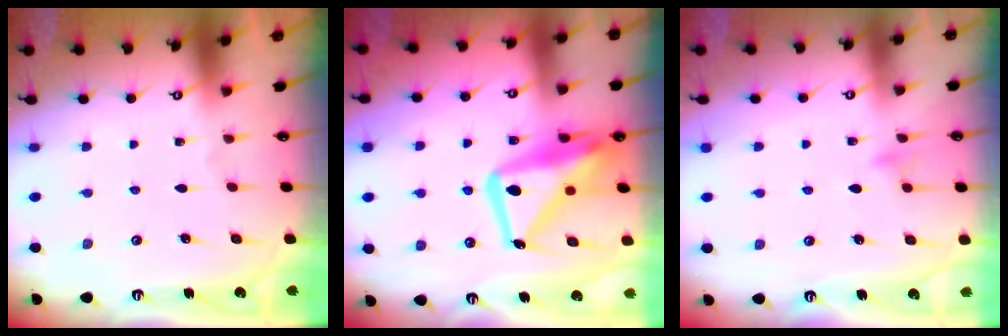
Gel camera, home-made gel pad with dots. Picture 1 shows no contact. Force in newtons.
{"total": 18.3, "press": 18.2, "slide": 1.8}
{"total": 8.5, "press": 8.5, "slide": 0.8}